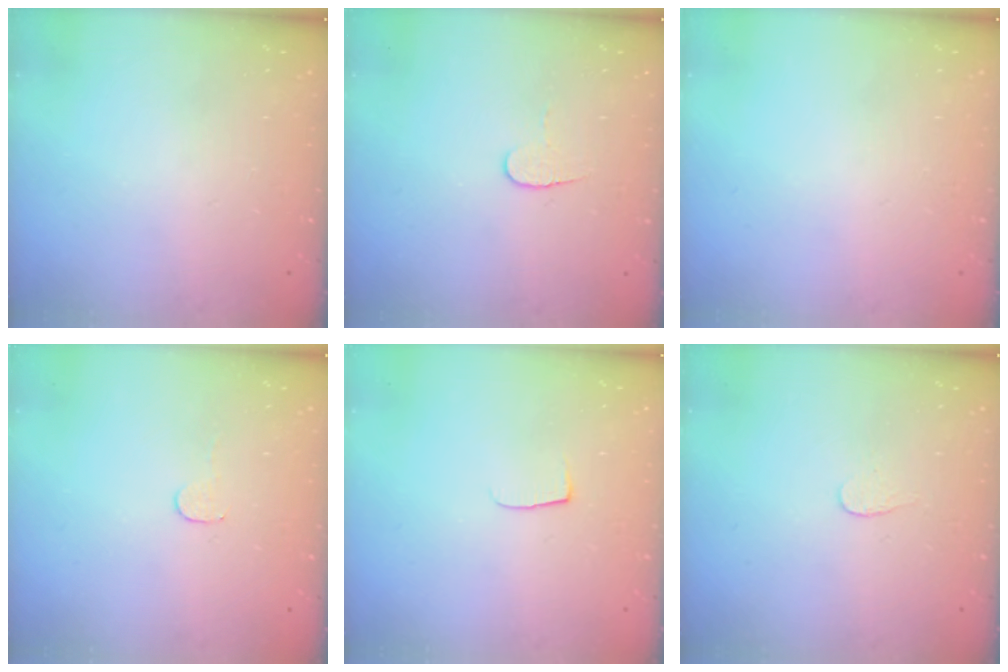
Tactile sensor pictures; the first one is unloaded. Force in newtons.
{"total": 5.3, "press": 5.3, "slide": 0.5}
{"total": 0.0}
{"total": 2.8, "press": 2.8, "slide": 0.2}
{"total": 4.2, "press": 4.1, "slide": 0.5}
{"total": 2.7, "press": 2.7, "slide": 0.3}